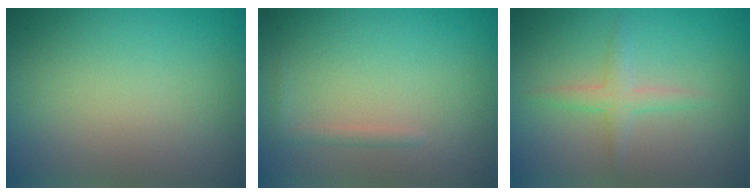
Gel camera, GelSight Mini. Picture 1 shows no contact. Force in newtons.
{"total": 0.8, "press": 0.8, "slide": 0.0}
{"total": 1.8, "press": 1.8, "slide": 0.1}